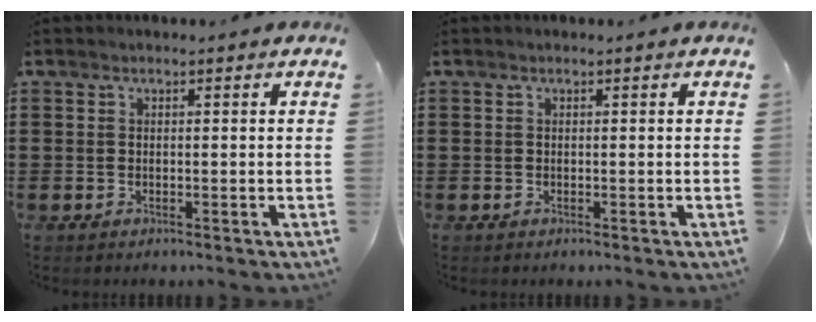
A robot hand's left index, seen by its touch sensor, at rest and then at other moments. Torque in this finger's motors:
{"motor_torque": [0.00, 0.00, 0.00, 0.00]}